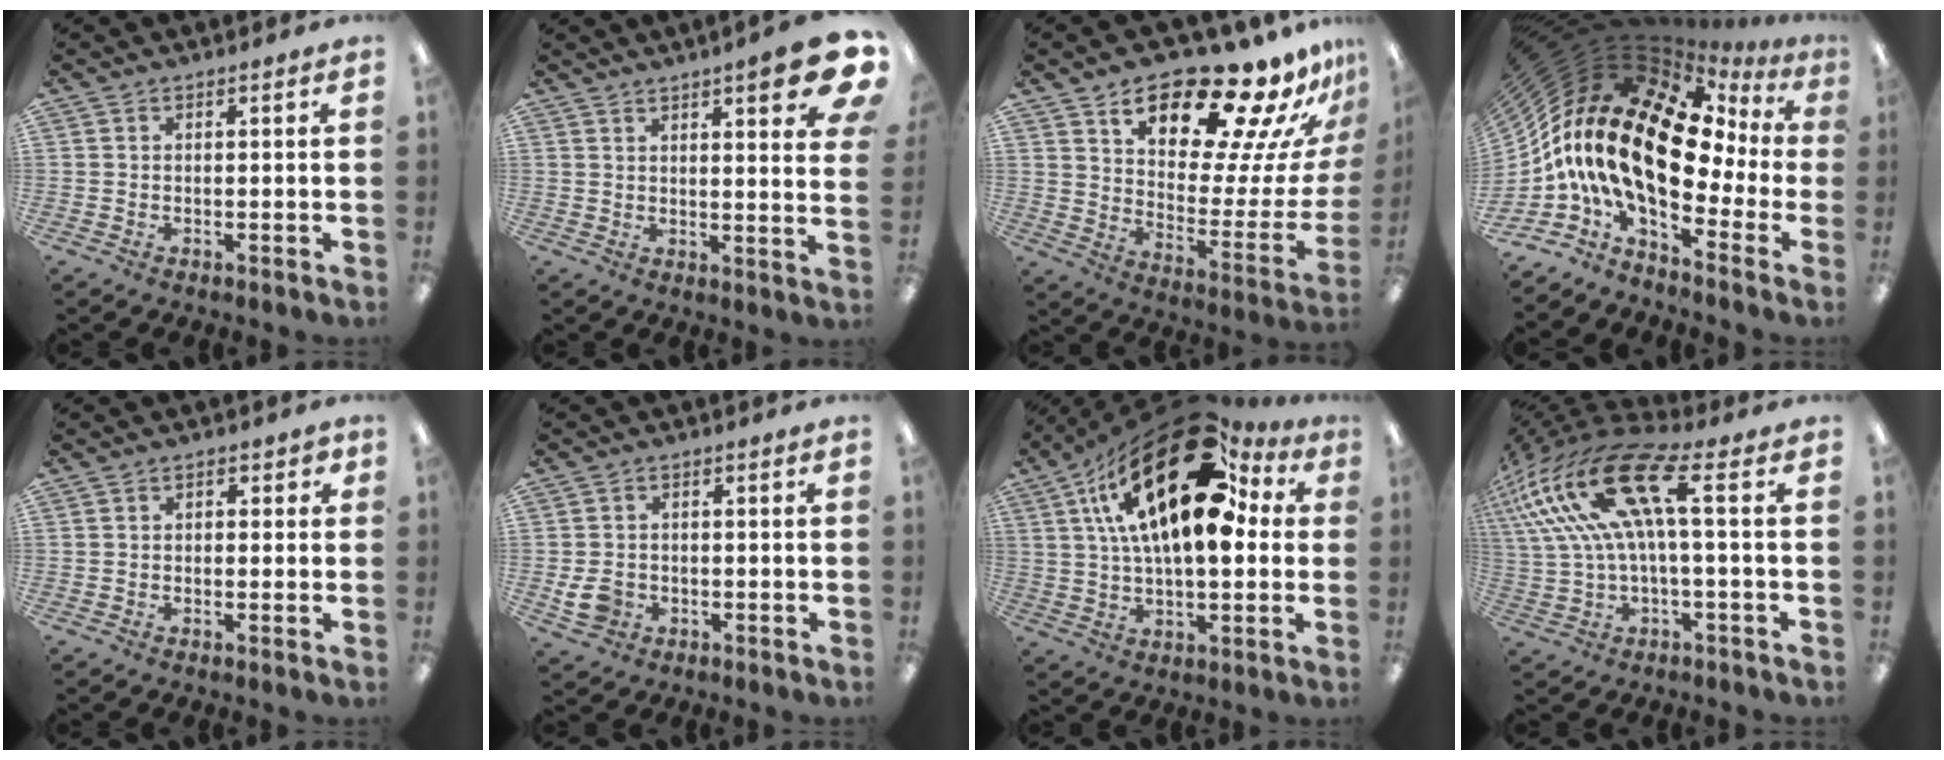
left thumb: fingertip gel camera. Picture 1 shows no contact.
{"total": 11.0, "force": [6.2, 2.0, 8.8], "torque": [-0.102, -0.041, 0.094]}
{"total": 22.6, "force": [16.8, 7.0, 13.4], "torque": [-0.201, -0.120, 0.271]}
{"total": 23.3, "force": [1.3, 11.6, 20.1], "torque": [-0.430, -0.032, 0.033]}
{"total": 2.4, "force": [-0.3, 1.7, 1.6], "torque": [-0.020, 0.008, -0.007]}
{"total": 5.5, "force": [-1.7, 4.2, 3.1], "torque": [-0.059, 0.003, -0.032]}
{"total": 25.7, "force": [10.4, 11.5, 20.5], "torque": [-0.350, -0.048, 0.165]}
{"total": 21.2, "force": [5.9, 7.5, 18.9], "torque": [-0.398, -0.017, 0.098]}